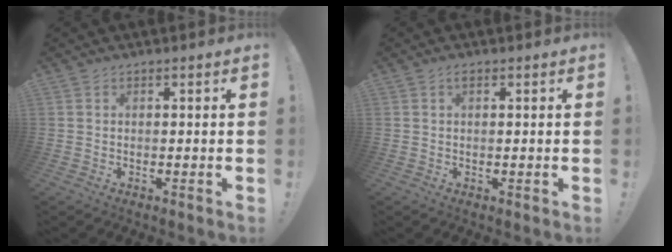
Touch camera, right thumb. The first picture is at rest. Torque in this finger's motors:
{"motor_torque": [-0.24, 0.42, 0.04, -0.07, -0.01]}